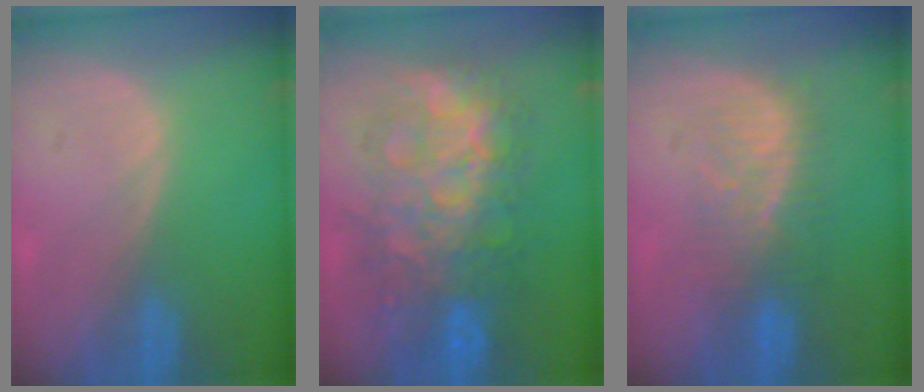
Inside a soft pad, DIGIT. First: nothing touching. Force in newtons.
{"total": 11.8, "press": 11.8, "slide": 1.2}
{"total": 6.2, "press": 6.0, "slide": 1.5}